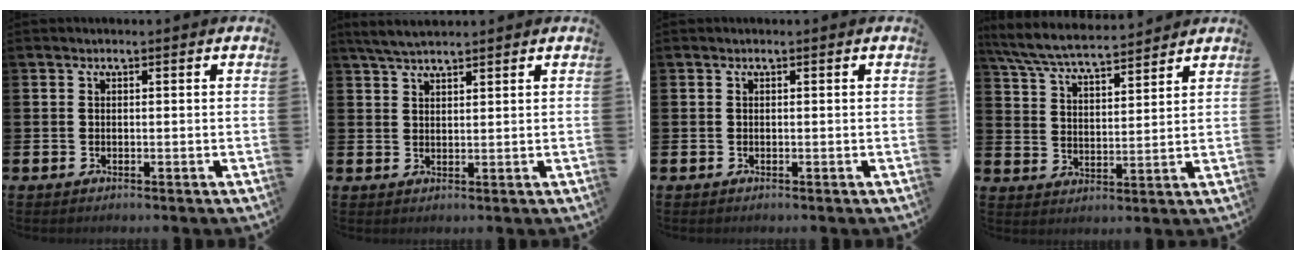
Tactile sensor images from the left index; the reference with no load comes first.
{"total": 5.0, "force": [4.8, 0.5, 1.3], "torque": [-0.046, -0.013, 0.089]}
{"total": 0.0}
{"total": 6.8, "force": [6.5, 0.7, 1.9], "torque": [-0.065, -0.037, 0.115]}